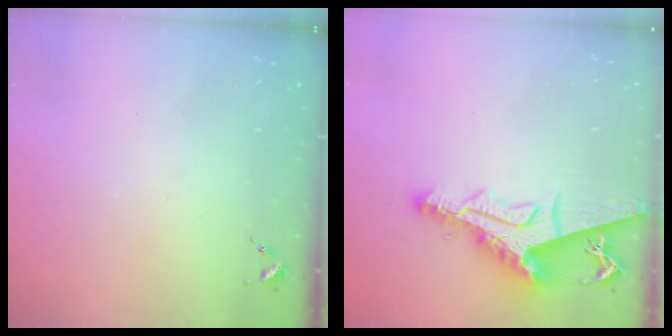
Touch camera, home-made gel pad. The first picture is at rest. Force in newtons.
{"total": 12.0, "press": 12.0, "slide": 1.2}